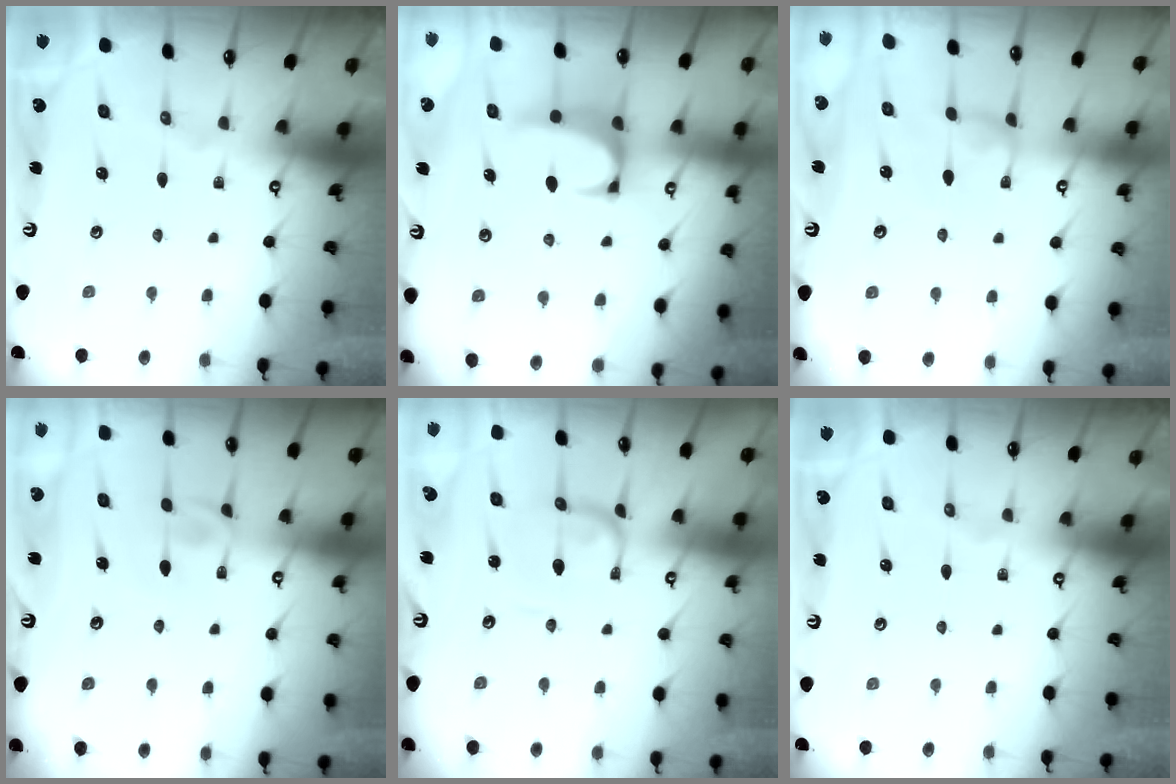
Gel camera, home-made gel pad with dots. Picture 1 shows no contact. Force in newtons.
{"total": 1.4, "press": 1.3, "slide": 0.6}
{"total": 0.7, "press": 0.5, "slide": 0.5}
{"total": 3.6, "press": 3.6, "slide": 0.1}
{"total": 0.6, "press": 0.6, "slide": 0.3}
{"total": 0.0}